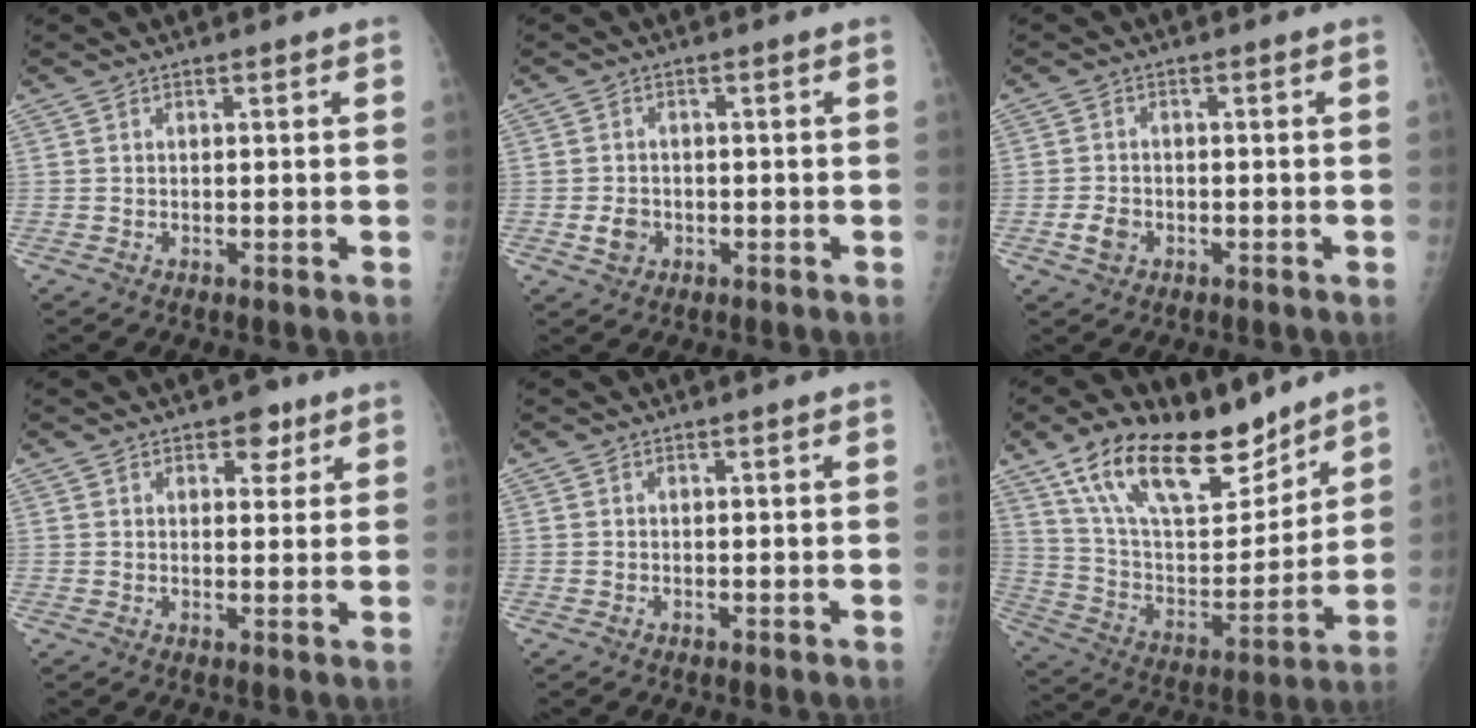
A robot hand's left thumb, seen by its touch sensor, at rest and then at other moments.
{"total": 3.1, "force": [-1.0, 2.5, 1.5], "torque": [-0.019, 0.004, -0.014]}
{"total": 3.1, "force": [-1.3, 2.3, 1.7], "torque": [-0.028, 0.006, -0.021]}
{"total": 4.5, "force": [2.5, 2.7, 2.5], "torque": [-0.008, -0.010, 0.031]}
{"total": 0.0}
{"total": 23.1, "force": [15.8, 10.0, 13.5], "torque": [-0.197, -0.058, 0.280]}